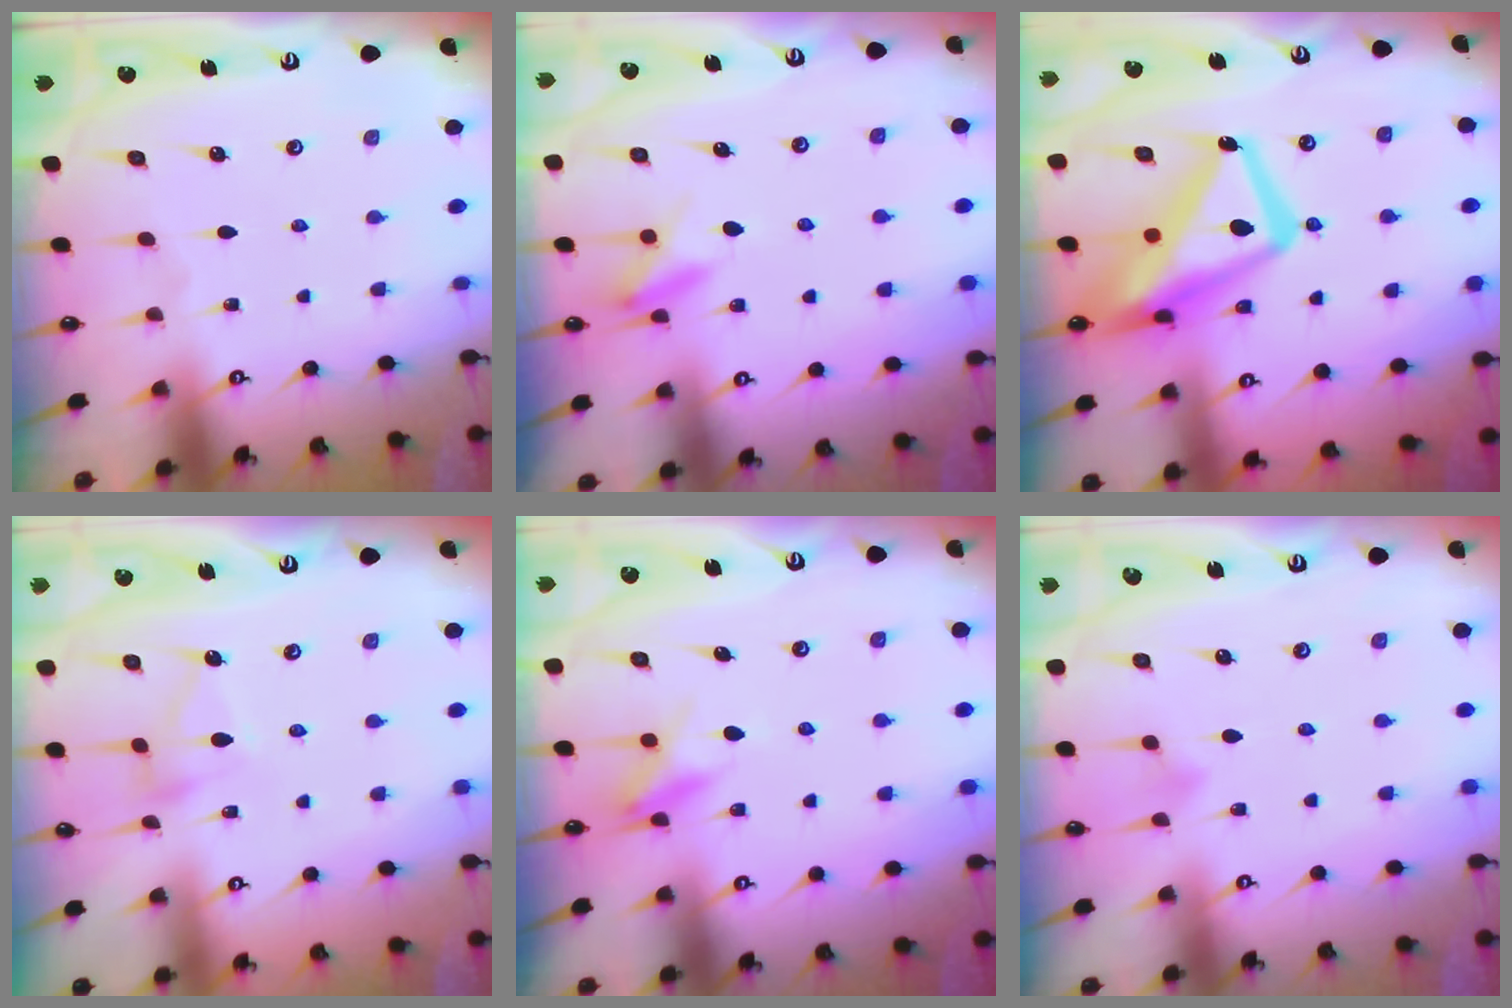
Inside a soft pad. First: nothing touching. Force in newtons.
{"total": 7.7, "press": 7.5, "slide": 1.8}
{"total": 16.8, "press": 16.7, "slide": 1.9}
{"total": 6.5, "press": 6.4, "slide": 0.5}
{"total": 7.4, "press": 7.3, "slide": 1.1}
{"total": 3.7, "press": 3.6, "slide": 0.2}